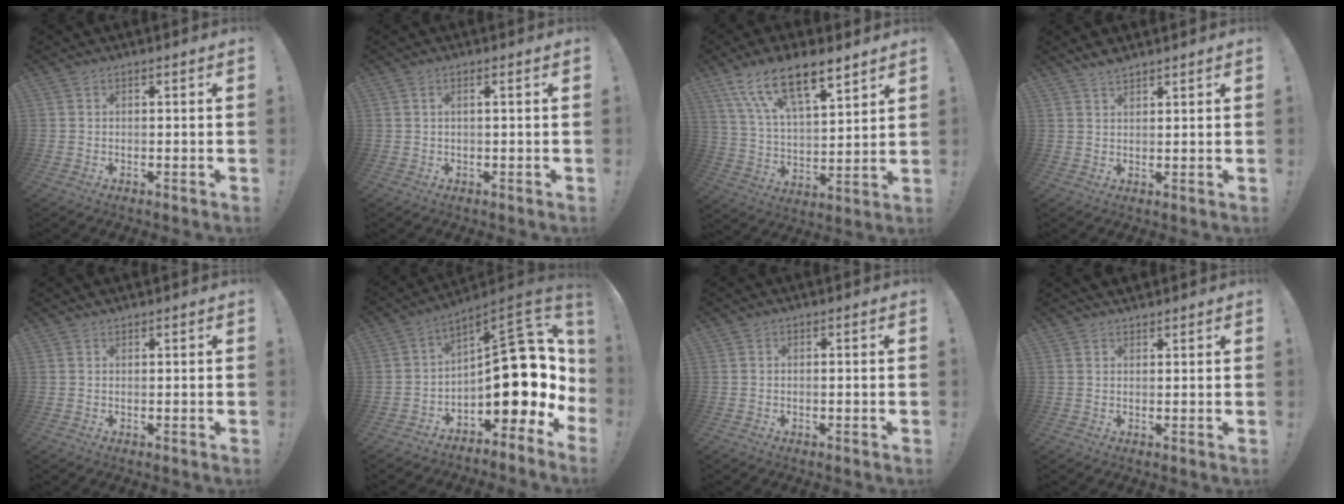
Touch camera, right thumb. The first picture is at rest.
{"total": 1.4, "force": [0.1, -0.2, 1.3], "torque": [-0.025, -0.001, 0.001]}
{"total": 15.9, "force": [10.9, 5.8, 10.1], "torque": [-0.175, -0.068, 0.195]}
{"total": 3.5, "force": [3.2, 0.9, 1.2], "torque": [-0.018, -0.018, 0.059]}
{"total": 0.8, "force": [0.8, 0.0, 0.0], "torque": [0.001, -0.001, 0.015]}
{"total": 18.7, "force": [0.3, 9.9, 15.8], "torque": [-0.190, -0.017, 0.014]}
{"total": 0.5, "force": [-0.1, 0.0, 0.5], "torque": [-0.001, -0.003, -0.003]}
{"total": 2.2, "force": [1.9, 1.0, 0.3], "torque": [0.001, -0.010, 0.035]}